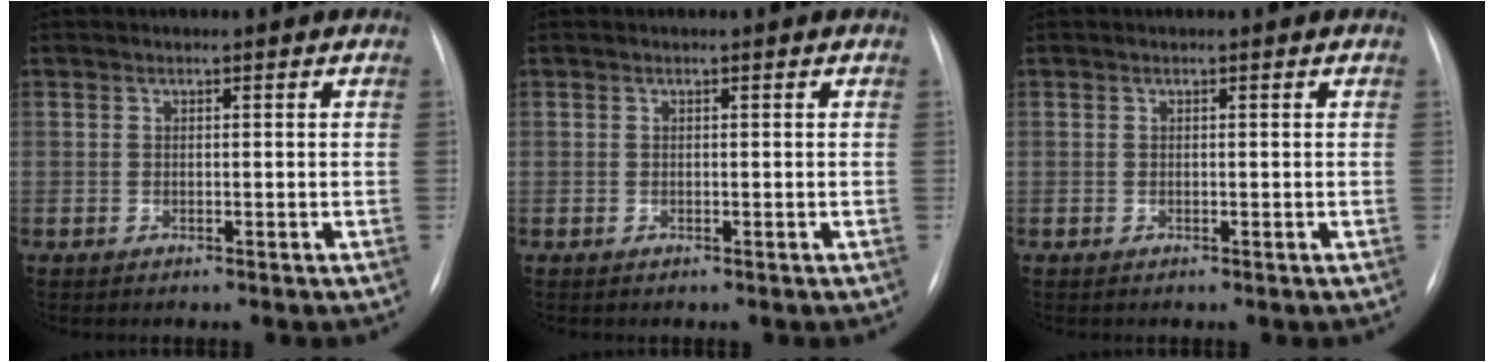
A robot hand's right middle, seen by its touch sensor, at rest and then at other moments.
{"total": 0.0}
{"total": 0.0}